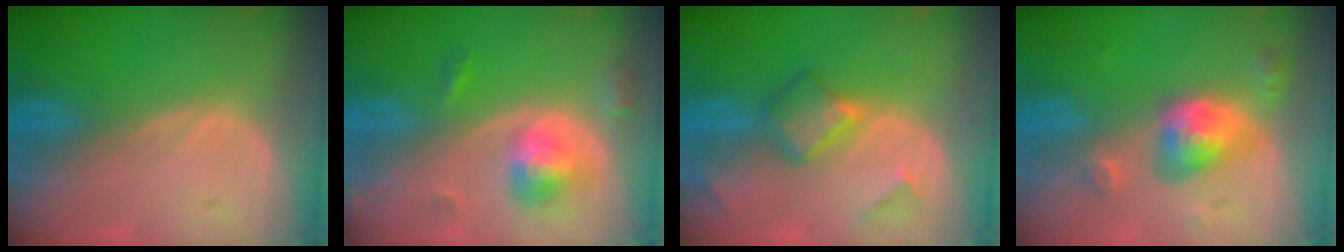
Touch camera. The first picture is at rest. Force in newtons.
{"total": 5.3, "press": 5.1, "slide": 1.5}
{"total": 5.6, "press": 4.9, "slide": 2.7}
{"total": 5.7, "press": 5.4, "slide": 1.8}